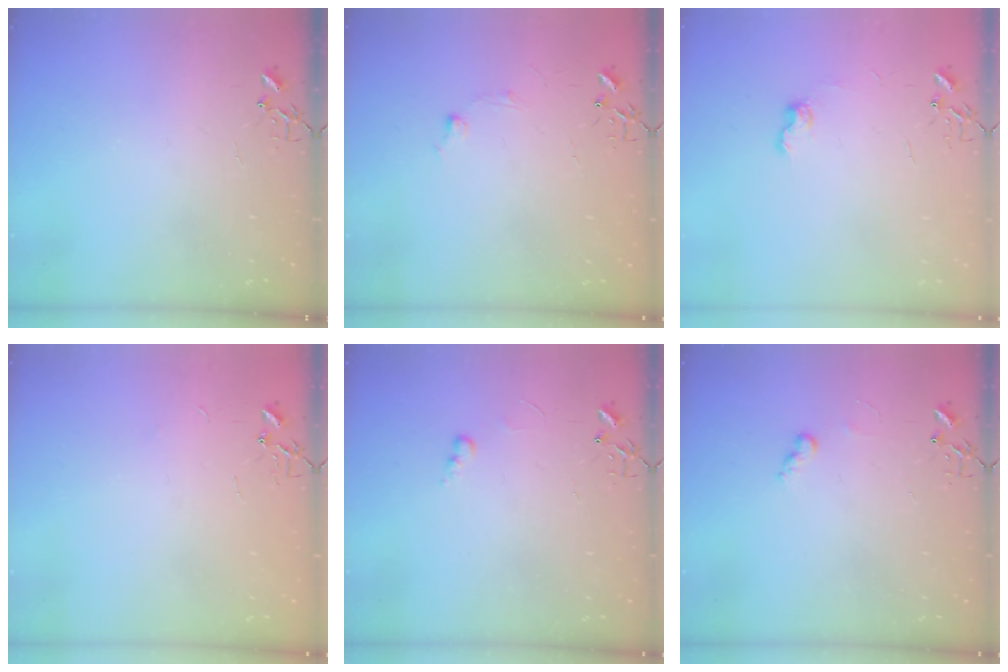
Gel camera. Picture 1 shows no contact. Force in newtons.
{"total": 5.8, "press": 5.7, "slide": 0.7}
{"total": 7.6, "press": 7.5, "slide": 0.7}
{"total": 2.4, "press": 2.4, "slide": 0.3}
{"total": 5.6, "press": 5.6, "slide": 0.7}
{"total": 5.0, "press": 5.0, "slide": 0.5}